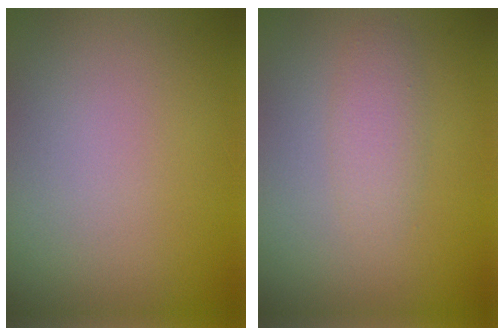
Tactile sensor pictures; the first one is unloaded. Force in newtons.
{"total": 2.0, "press": 2.0, "slide": 0.1}